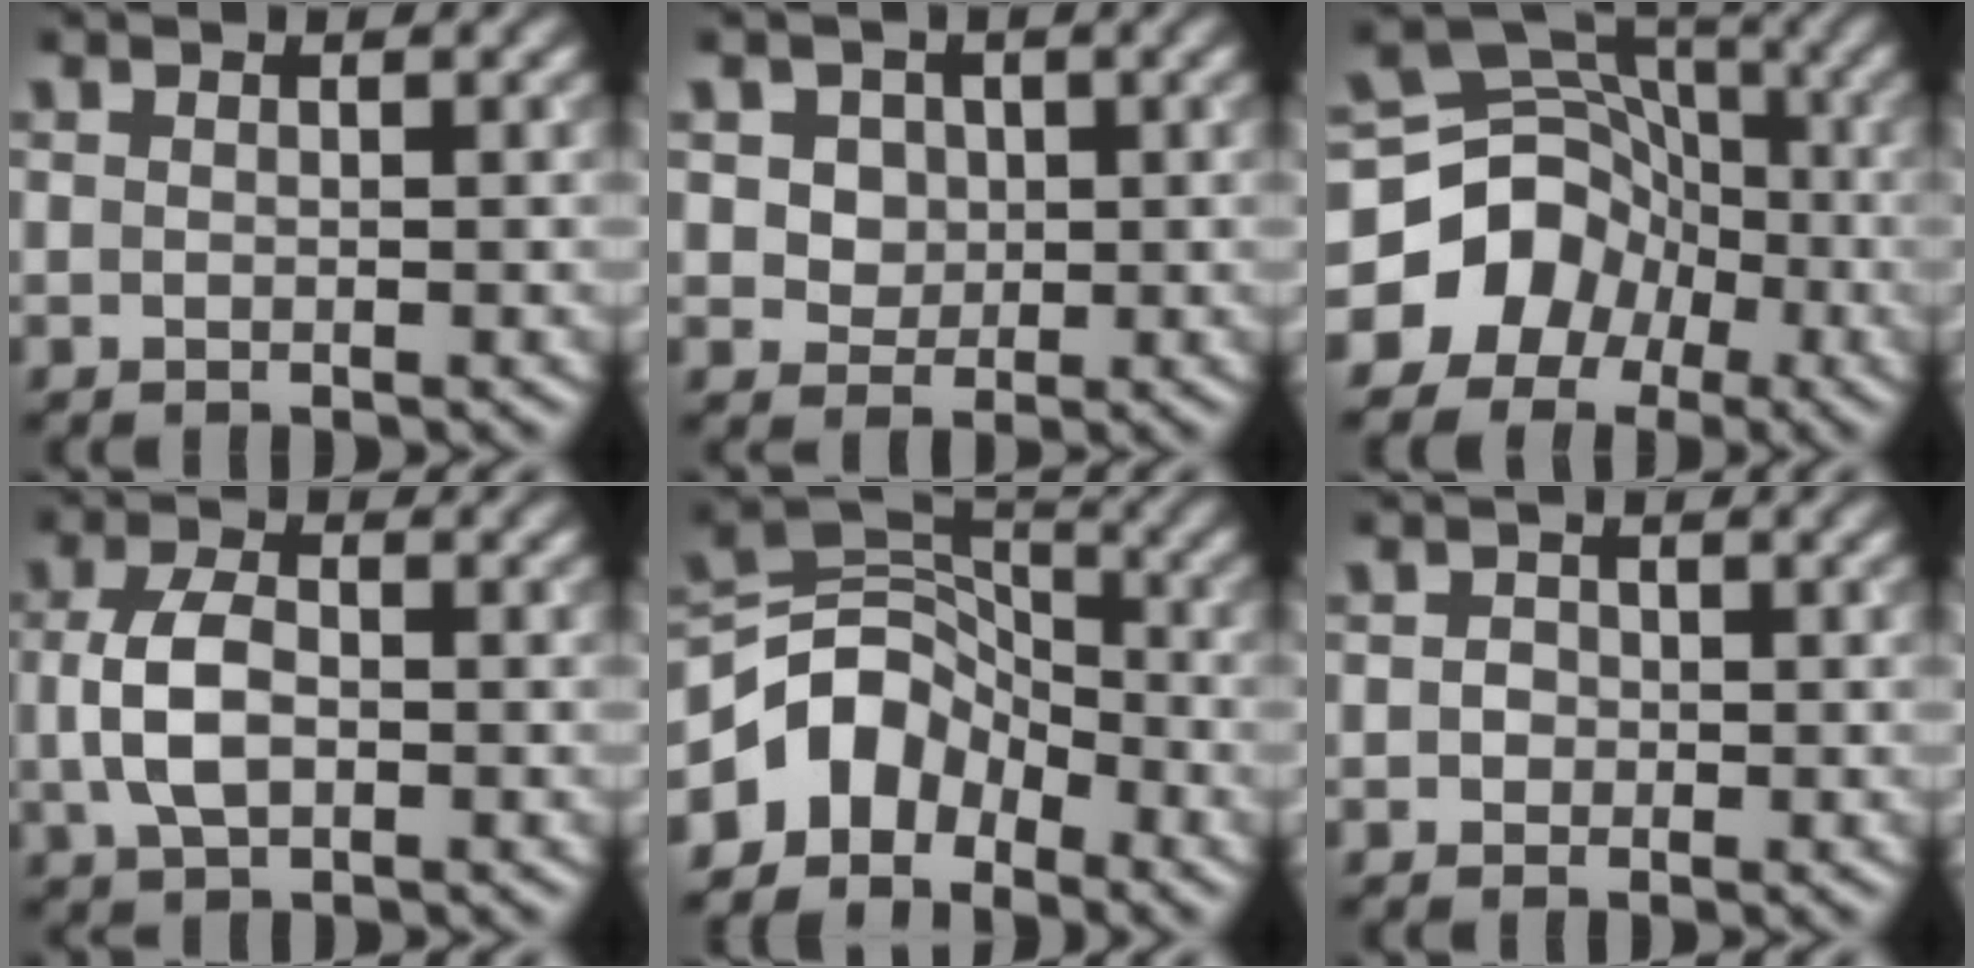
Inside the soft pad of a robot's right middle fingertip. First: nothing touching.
{"total": 3.8, "force": [1.4, 3.0, 1.8], "torque": [-0.030, 0.011, 0.024]}
{"total": 10.1, "force": [-4.0, 8.8, 2.7], "torque": [-0.039, -0.001, -0.095]}
{"total": 4.0, "force": [-0.4, 2.3, 3.2], "torque": [-0.071, 0.000, -0.008]}
{"total": 5.8, "force": [-3.4, 4.1, 2.3], "torque": [-0.027, 0.011, -0.078]}
{"total": 1.3, "force": [0.0, 1.2, 0.5], "torque": [0.001, 0.002, -0.009]}